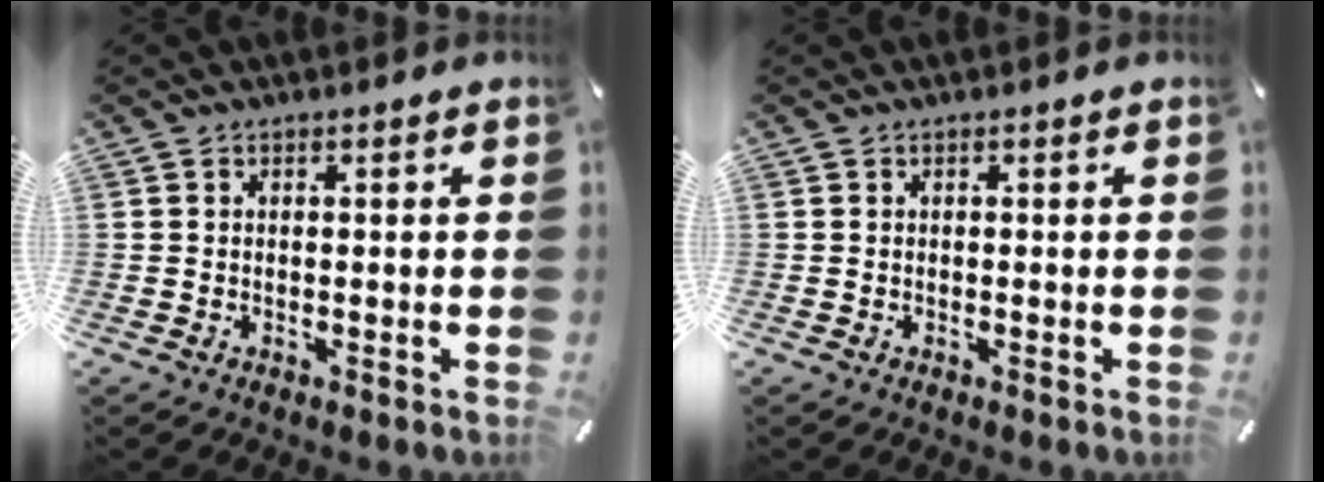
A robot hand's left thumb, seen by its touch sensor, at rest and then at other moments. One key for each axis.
{"total": 0.0}